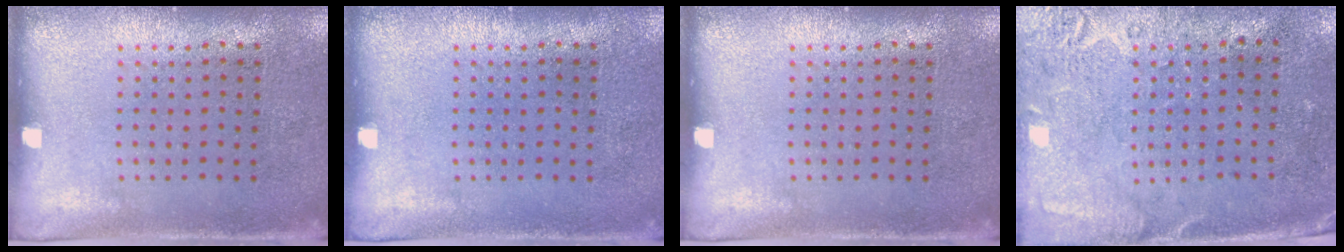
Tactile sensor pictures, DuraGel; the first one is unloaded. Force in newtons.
{"total": 0.0}
{"total": 0.0}
{"total": 2.7, "press": 2.2, "slide": 1.6}